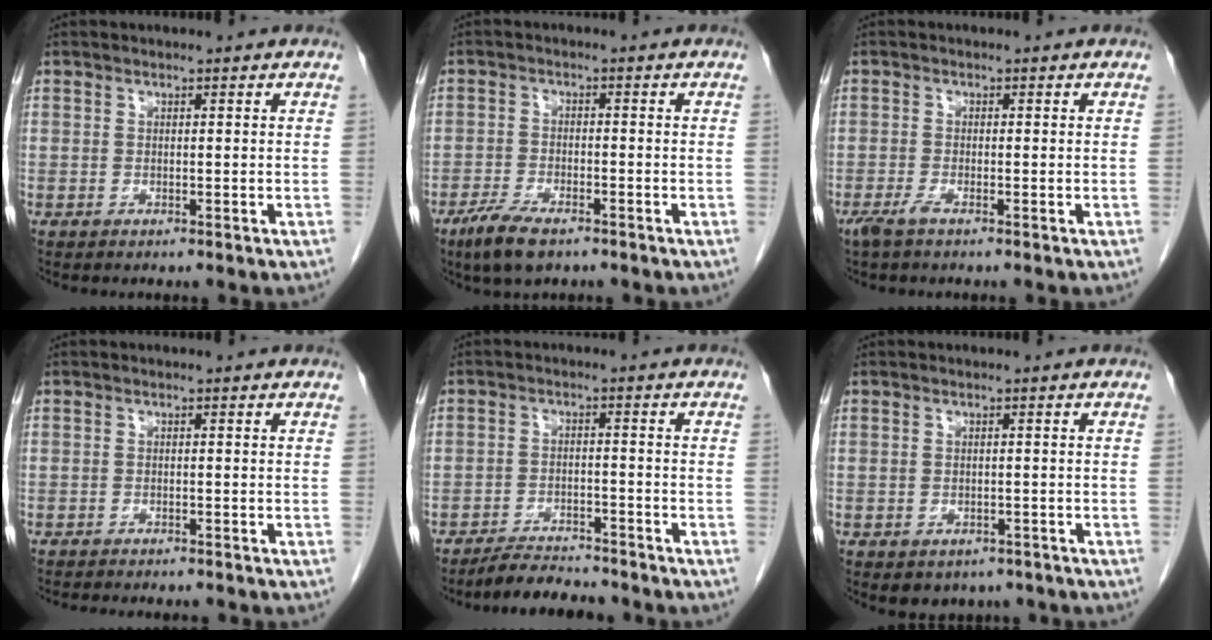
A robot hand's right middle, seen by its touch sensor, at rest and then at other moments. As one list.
[{"total": 6.1, "force": [-4.3, 1.7, 4.0], "torque": [-0.080, -0.009, -0.076]}, {"total": 1.8, "force": [-1.3, 0.1, 1.3], "torque": [-0.033, -0.005, -0.028]}, {"total": 6.4, "force": [-5.8, 1.2, 2.5], "torque": [-0.033, -0.009, -0.076]}, {"total": 5.8, "force": [-5.6, 1.0, 1.4], "torque": [-0.024, -0.014, -0.093]}, {"total": 4.5, "force": [-3.4, 2.8, 1.0], "torque": [0.000, 0.009, -0.038]}]